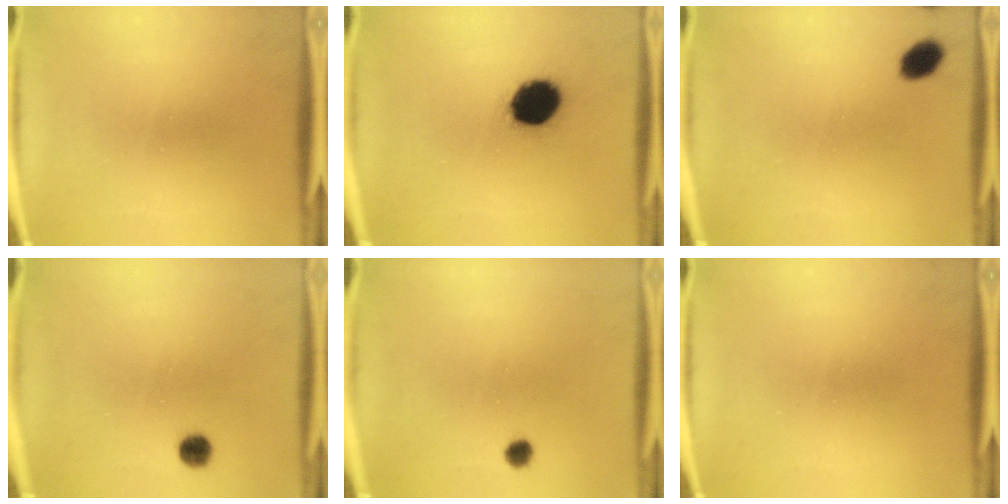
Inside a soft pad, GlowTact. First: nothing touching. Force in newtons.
{"total": 14.0}
{"total": 4.2}
{"total": 3.5}
{"total": 1.8}
{"total": 0.0}